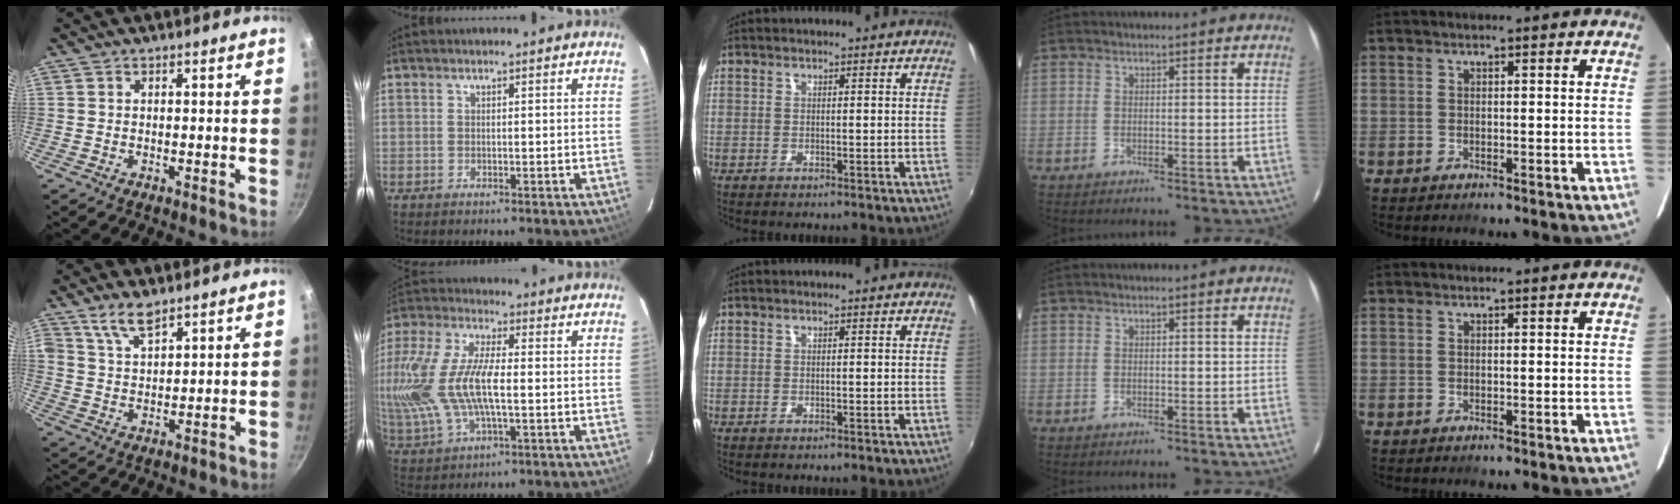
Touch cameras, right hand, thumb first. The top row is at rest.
{"thumb": {"total": 5.8, "force": [4.2, 2.2, 3.3], "torque": [-0.057, -0.022, 0.086]}, "index": {"total": 20.7, "force": [-0.9, 9.8, 18.2], "torque": [-0.405, 0.000, -0.014]}}